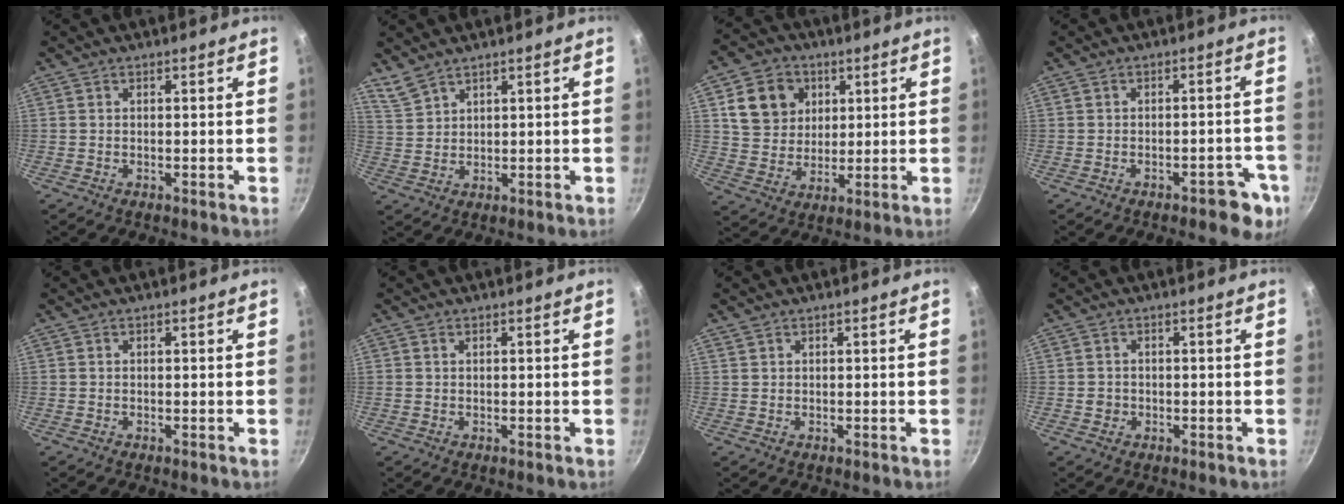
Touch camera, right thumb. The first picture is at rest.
{"total": 3.8, "force": [3.4, 1.3, 1.2], "torque": [-0.025, -0.008, 0.081]}
{"total": 11.4, "force": [3.8, 9.7, 4.7], "torque": [-0.058, -0.002, 0.068]}
{"total": 6.4, "force": [-3.0, 3.2, 4.6], "torque": [-0.021, 0.028, -0.027]}
{"total": 0.0}
{"total": 0.6, "force": [0.3, 0.5, 0.2], "torque": [-0.003, 0.001, 0.005]}
{"total": 0.7, "force": [0.5, 0.5, 0.2], "torque": [-0.003, 0.000, 0.010]}
{"total": 1.6, "force": [-0.4, 1.5, 0.4], "torque": [-0.002, 0.005, -0.003]}